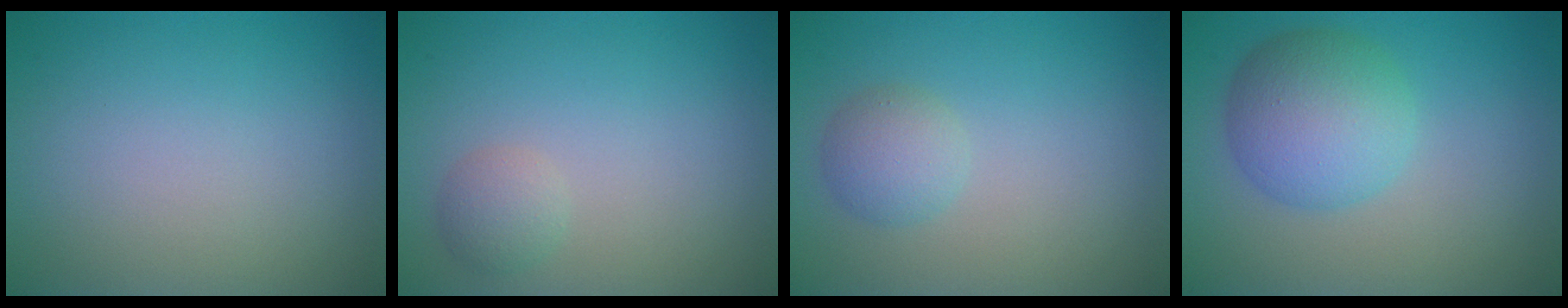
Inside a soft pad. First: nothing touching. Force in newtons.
{"total": 1.6, "press": 1.6, "slide": 0.1}
{"total": 2.2, "press": 2.2, "slide": 0.2}
{"total": 5.8, "press": 5.8, "slide": 0.2}